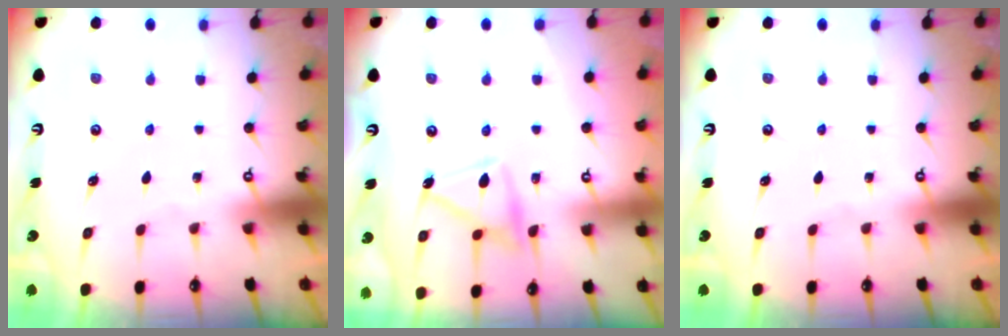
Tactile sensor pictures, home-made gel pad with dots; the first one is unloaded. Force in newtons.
{"total": 14.0, "press": 14.0, "slide": 1.0}
{"total": 0.0}